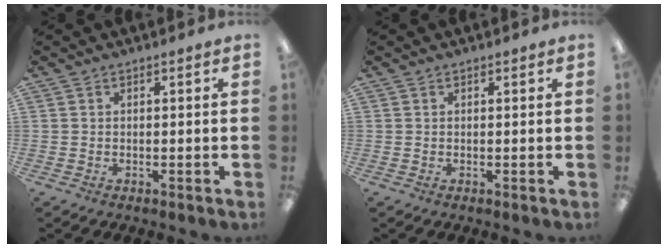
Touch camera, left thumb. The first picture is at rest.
{"total": 0.0}